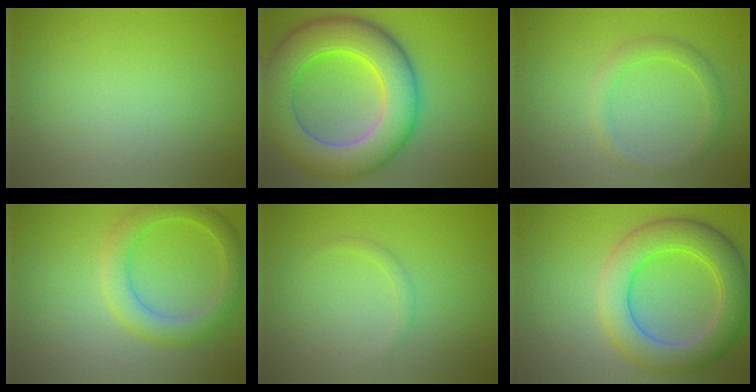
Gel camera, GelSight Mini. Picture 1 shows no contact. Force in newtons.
{"total": 10.8, "press": 10.8, "slide": 0.5}
{"total": 1.8, "press": 1.8, "slide": 0.1}
{"total": 3.7, "press": 3.6, "slide": 0.3}
{"total": 0.8, "press": 0.7, "slide": 0.1}
{"total": 6.9, "press": 6.9, "slide": 0.1}